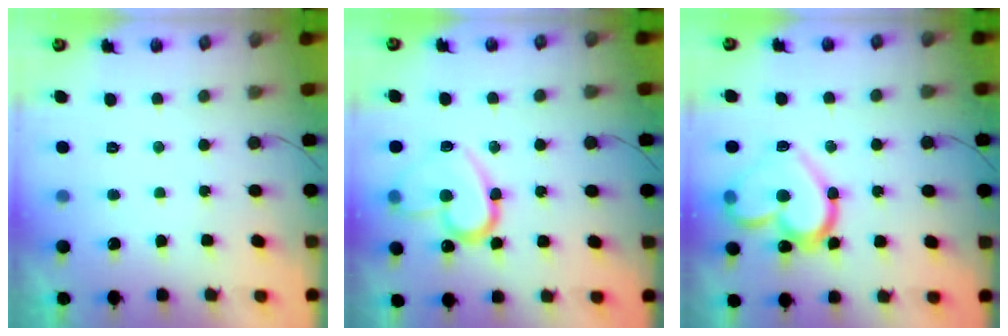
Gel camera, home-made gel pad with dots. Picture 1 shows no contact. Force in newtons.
{"total": 15.0, "press": 14.9, "slide": 1.4}
{"total": 16.9, "press": 16.9, "slide": 1.5}